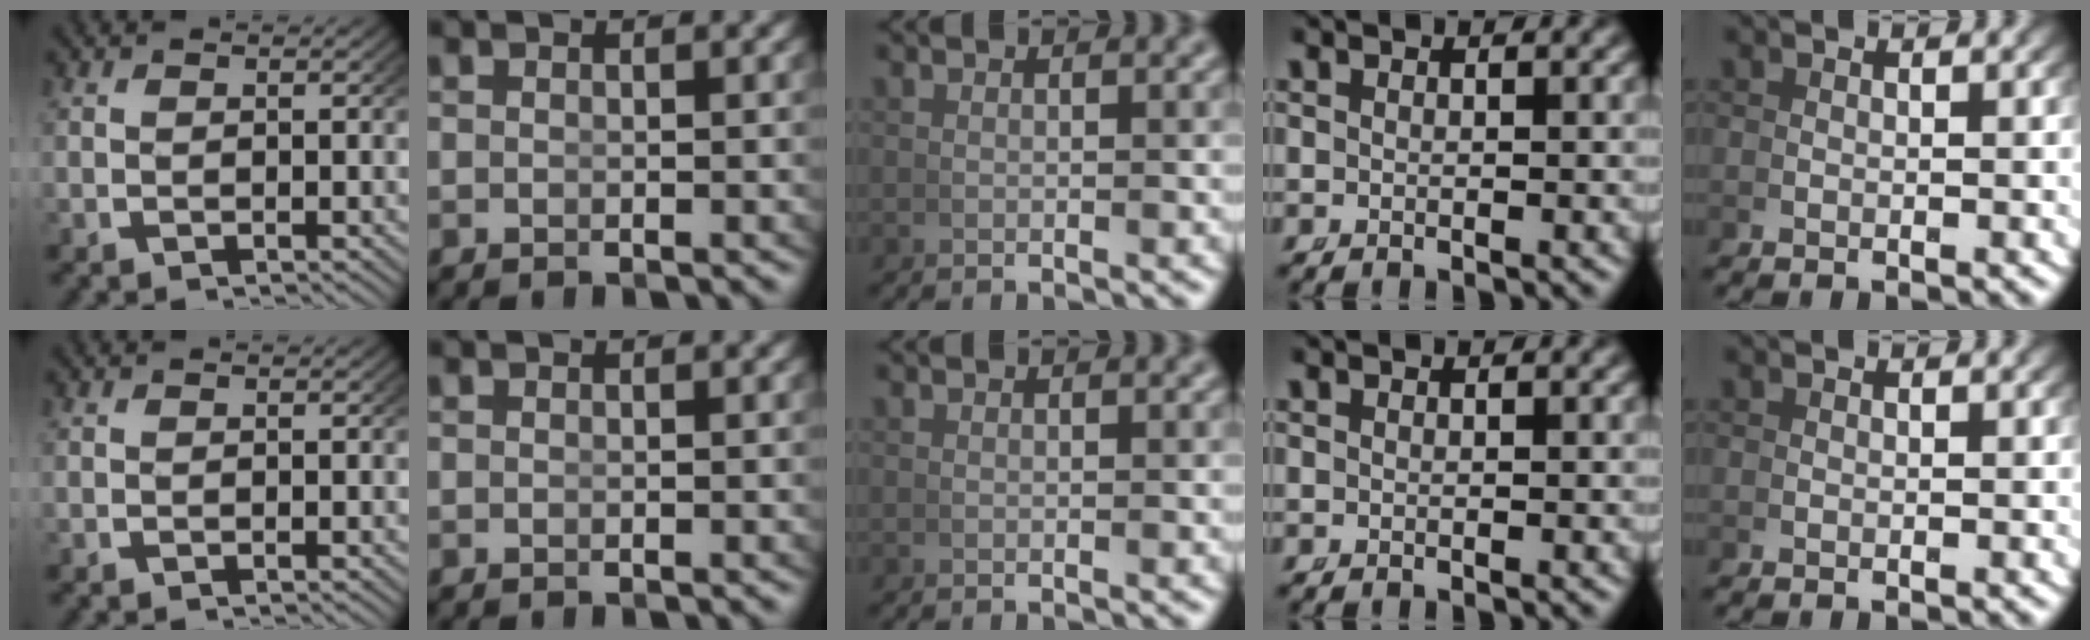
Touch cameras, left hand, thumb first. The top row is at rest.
{}